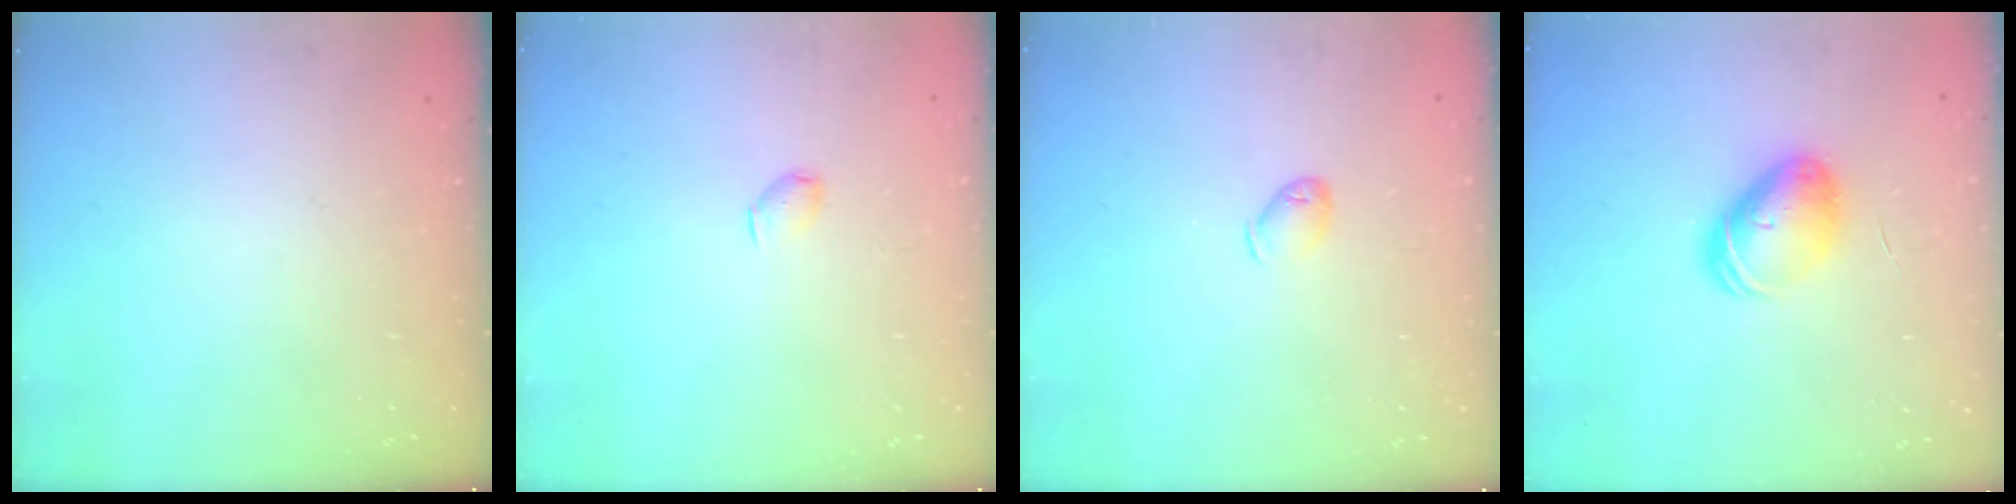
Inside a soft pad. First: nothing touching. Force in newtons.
{"total": 2.9, "press": 2.9, "slide": 0.5}
{"total": 5.9, "press": 5.7, "slide": 1.3}
{"total": 8.1, "press": 8.1, "slide": 0.7}